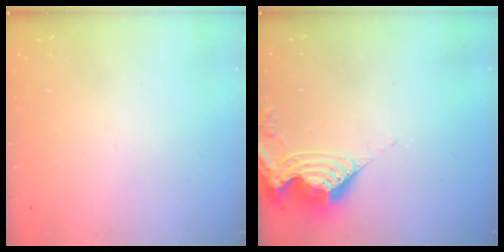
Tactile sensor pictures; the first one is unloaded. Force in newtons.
{"total": 9.9, "press": 9.8, "slide": 1.2}